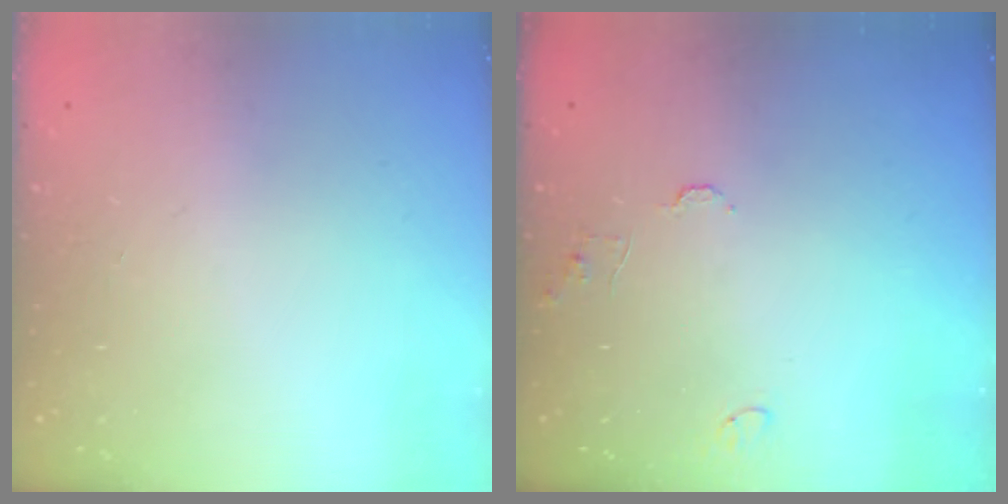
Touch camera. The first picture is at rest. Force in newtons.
{"total": 6.7, "press": 6.6, "slide": 0.6}